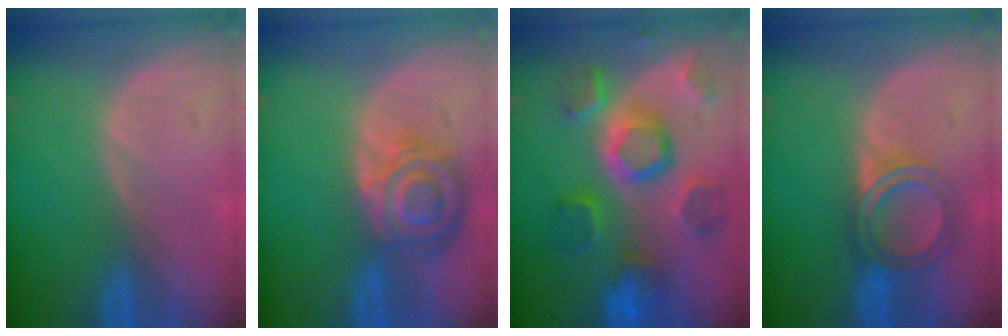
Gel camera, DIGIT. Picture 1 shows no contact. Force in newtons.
{"total": 8.2, "press": 7.2, "slide": 4.0}
{"total": 11.3, "press": 10.0, "slide": 5.2}
{"total": 5.0, "press": 5.0, "slide": 0.4}